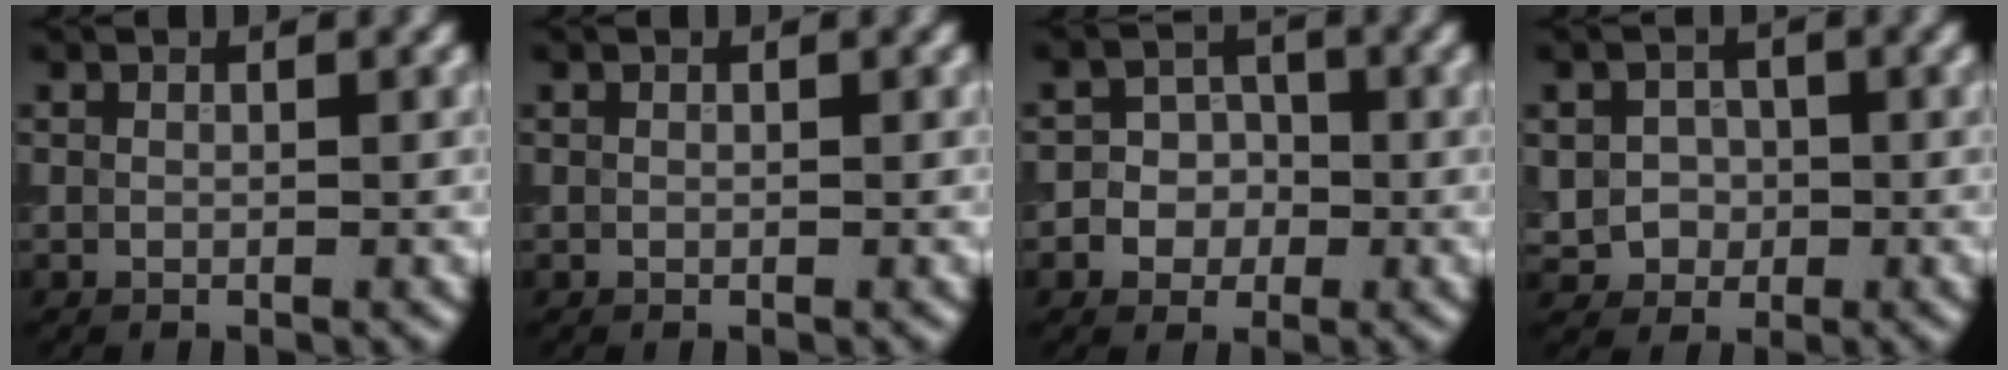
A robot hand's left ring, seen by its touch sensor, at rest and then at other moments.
{"total": 0.0}
{"total": 3.7, "force": [-1.2, 3.4, 0.9], "torque": [0.011, 0.012, -0.039]}
{"total": 2.9, "force": [-0.5, 2.6, 1.0], "torque": [-0.013, -0.003, -0.015]}